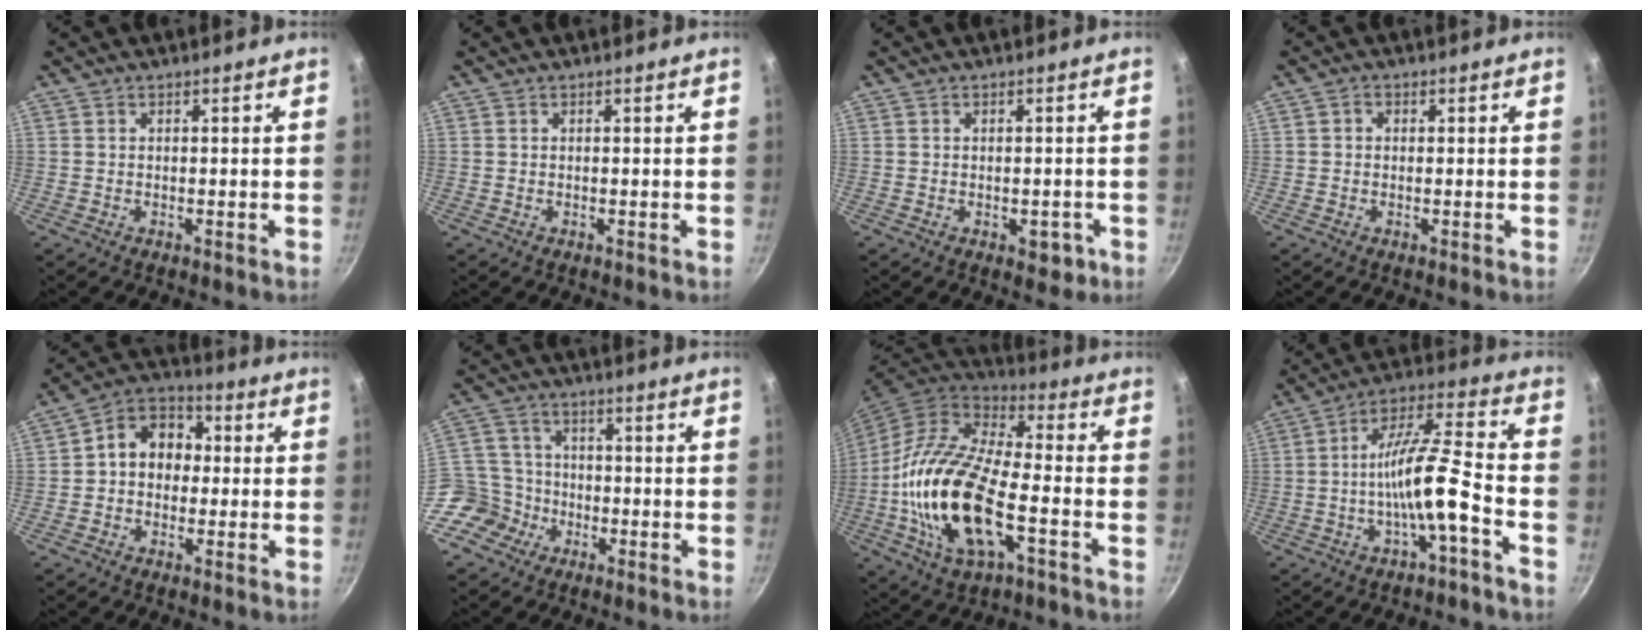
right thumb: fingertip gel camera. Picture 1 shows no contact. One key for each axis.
{"total": 0.0}
{"total": 3.4, "fx": -1.2, "fy": 2.2, "fz": 2.3, "tx": -0.008, "ty": 0.012, "tz": -0.009}
{"total": 1.3, "fx": 0.1, "fy": 1.2, "fz": 0.6, "tx": -0.008, "ty": 0.004, "tz": -0.001}
{"total": 9.7, "fx": 0.3, "fy": 7.8, "fz": 5.8, "tx": -0.050, "ty": 0.028, "tz": -0.018}
{"total": 9.0, "fx": -4.4, "fy": 7.4, "fz": 2.4, "tx": -0.012, "ty": 0.047, "tz": -0.092}
{"total": 22.0, "fx": -5.2, "fy": 9.8, "fz": 19.0, "tx": -0.370, "ty": 0.021, "tz": -0.108}
{"total": 12.4, "fx": -4.4, "fy": 2.3, "fz": 11.4, "tx": -0.201, "ty": 0.046, "tz": -0.082}